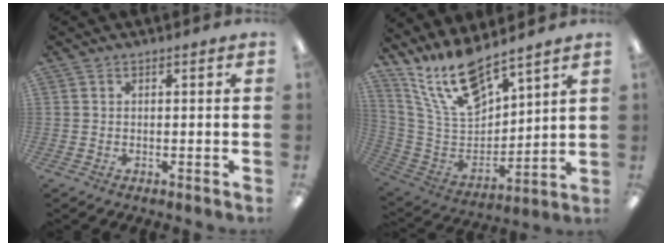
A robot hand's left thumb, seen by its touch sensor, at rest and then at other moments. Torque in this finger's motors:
{"motor_torque": [0.17, 0.14, 0.97, -1.80, 0.35]}